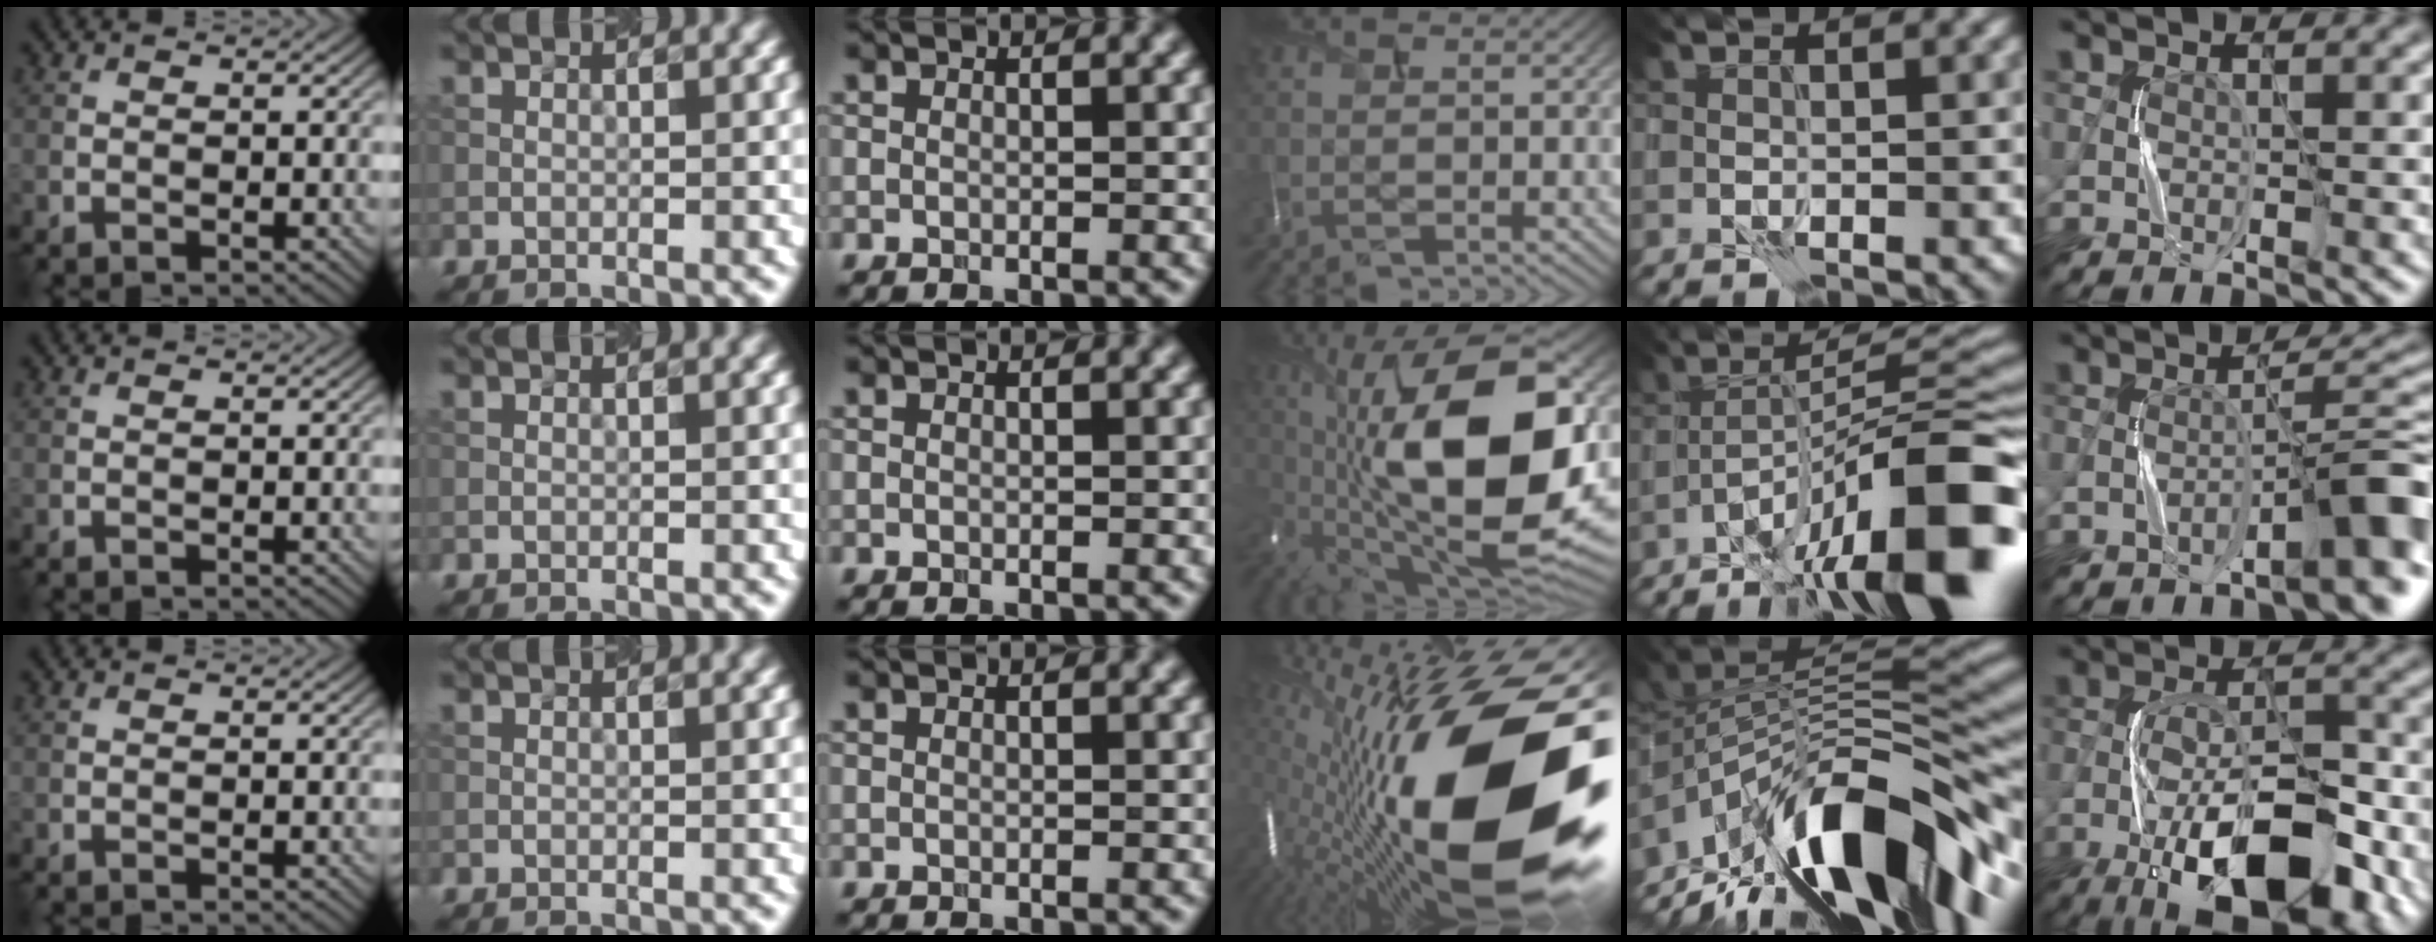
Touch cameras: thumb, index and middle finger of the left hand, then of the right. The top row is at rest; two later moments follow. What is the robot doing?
{"motion": "press", "object": "grip strengthener"}